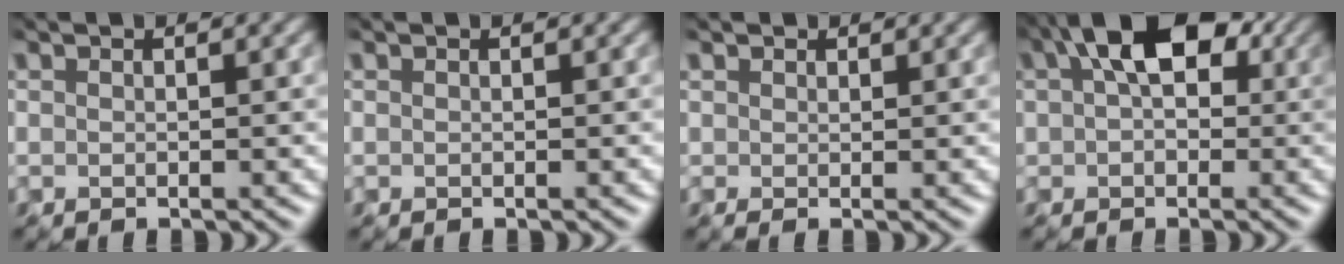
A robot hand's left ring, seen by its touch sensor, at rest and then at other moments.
{"total": 0.0}
{"total": 0.8, "force": [0.5, 0.5, 0.3], "torque": [-0.002, 0.002, 0.006]}
{"total": 7.5, "force": [2.5, 4.4, 5.4], "torque": [-0.077, 0.022, 0.022]}